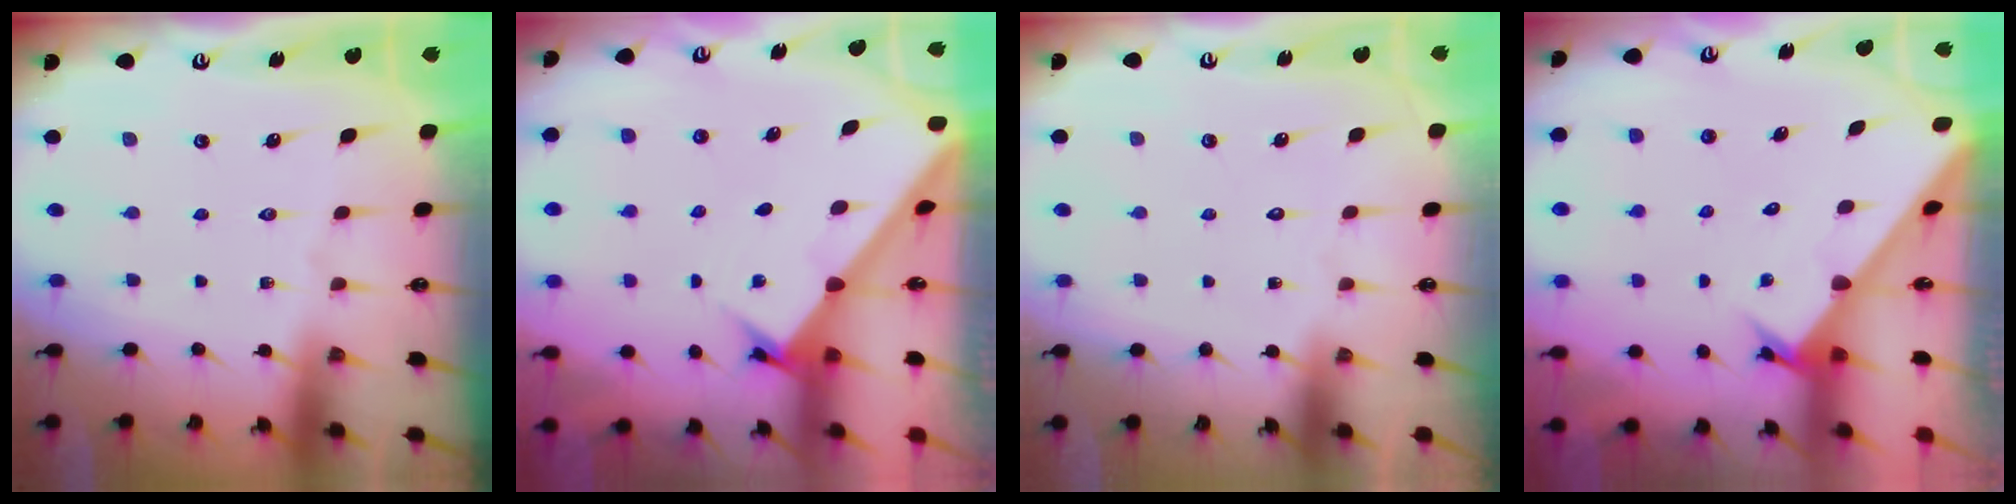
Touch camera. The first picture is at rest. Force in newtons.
{"total": 3.8, "press": 3.8, "slide": 0.4}
{"total": 1.6, "press": 1.6, "slide": 0.1}
{"total": 2.6, "press": 2.6, "slide": 0.3}